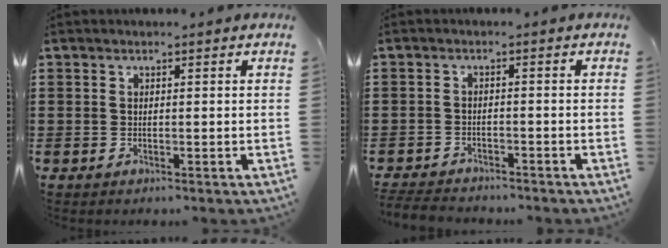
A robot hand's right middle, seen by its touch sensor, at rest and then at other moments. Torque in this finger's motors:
{"motor_torque": [2.14, 0.00, 0.09, 0.07]}